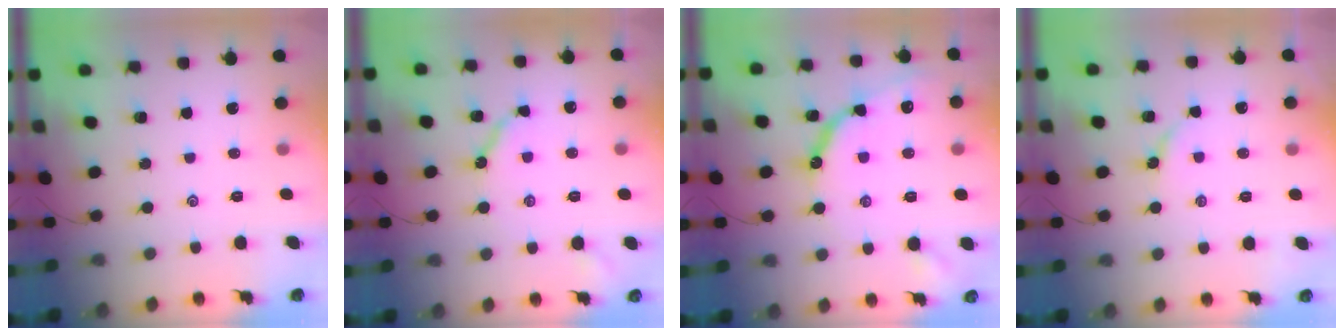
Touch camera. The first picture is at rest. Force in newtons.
{"total": 6.7, "press": 6.7, "slide": 0.8}
{"total": 11.1, "press": 11.1, "slide": 0.8}
{"total": 2.9, "press": 2.9, "slide": 0.3}